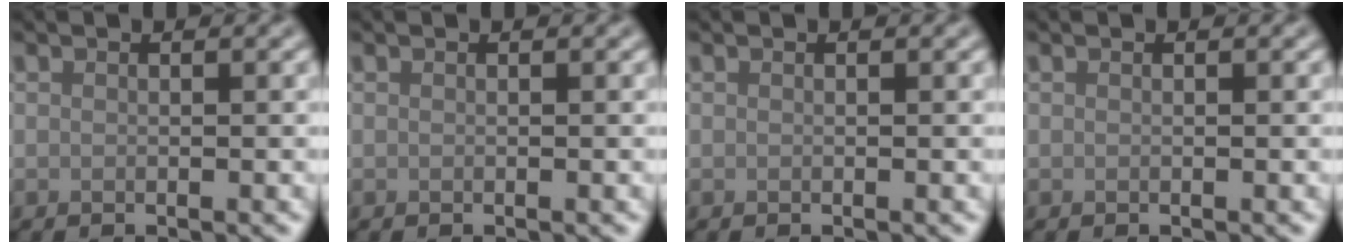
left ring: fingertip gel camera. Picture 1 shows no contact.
{"total": 0.0}
{"total": 0.0}
{"total": 0.0}